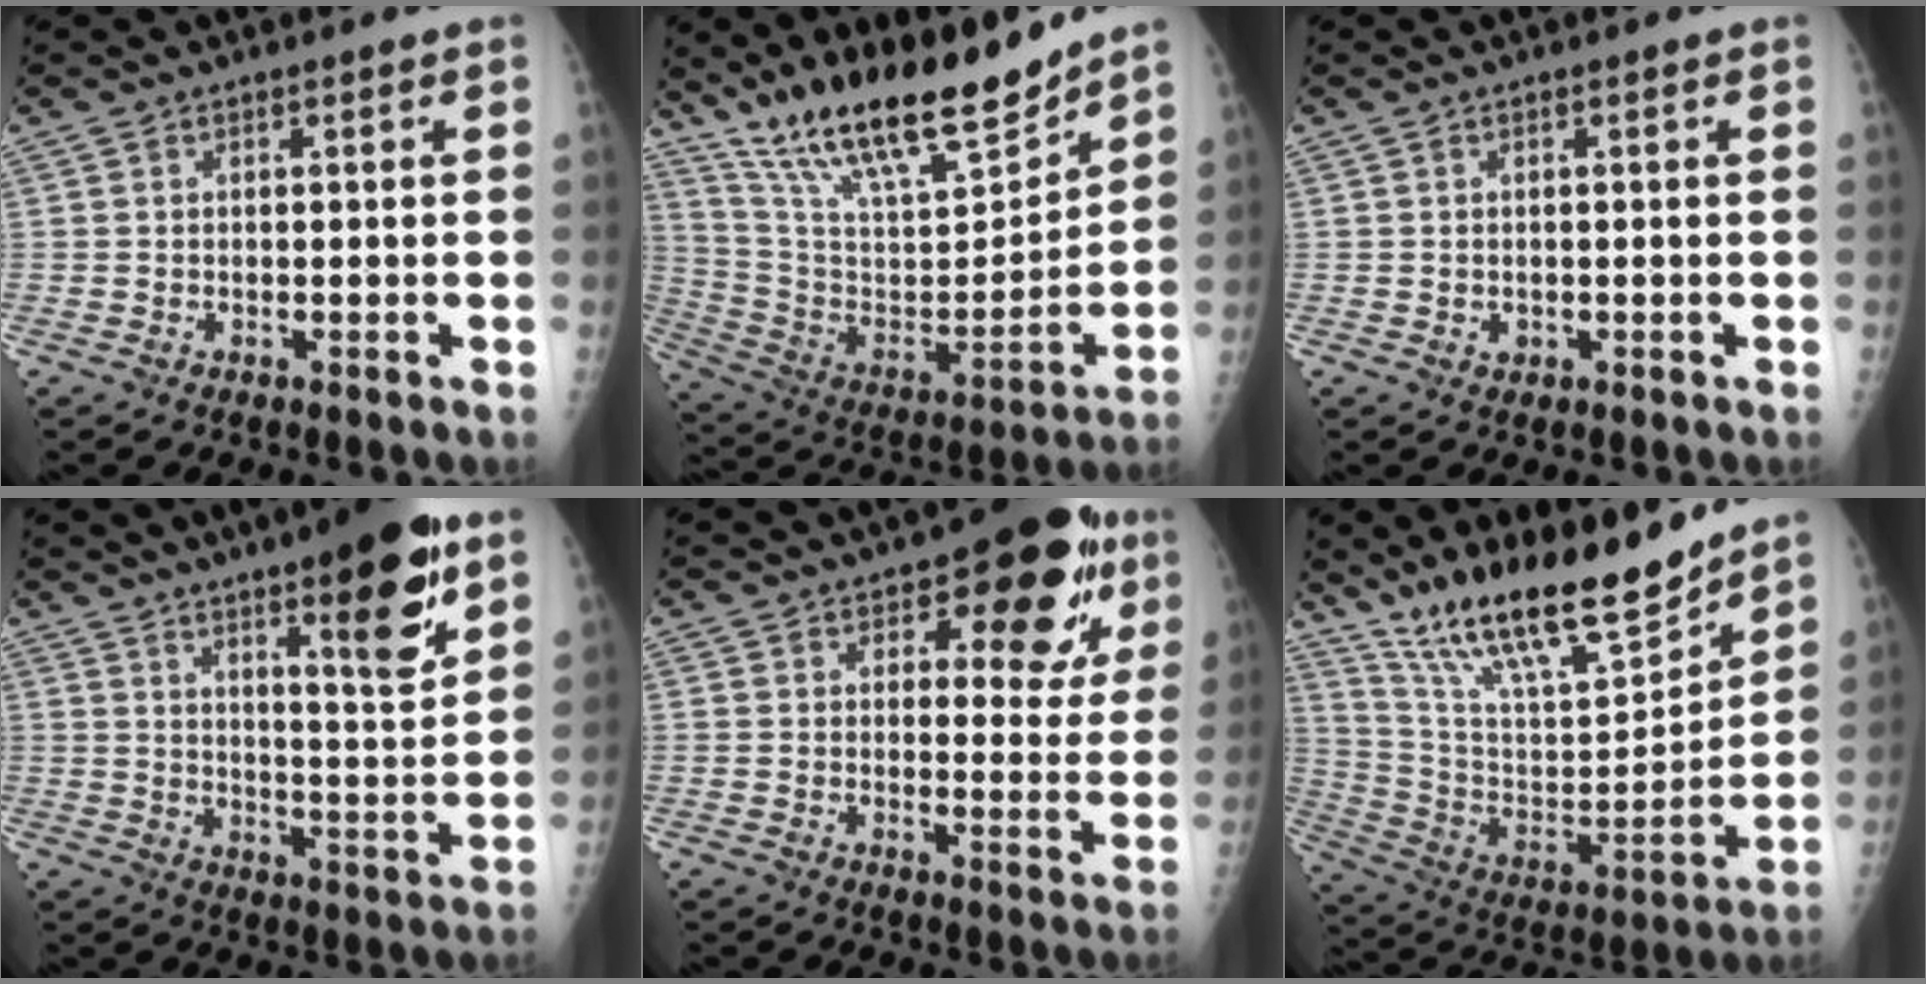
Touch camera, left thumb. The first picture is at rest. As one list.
[{"total": 22.8, "force": [18.5, 5.6, 12.1], "torque": [-0.178, -0.091, 0.326]}, {"total": 0.9, "force": [0.0, 0.8, 0.3], "torque": [-0.004, 0.000, 0.003]}, {"total": 16.1, "force": [9.1, 3.4, 12.8], "torque": [-0.163, -0.054, 0.135]}, {"total": 14.0, "force": [6.9, 6.8, 10.1], "torque": [-0.074, -0.021, 0.086]}, {"total": 22.3, "force": [17.9, 5.2, 12.3], "torque": [-0.183, -0.089, 0.316]}]